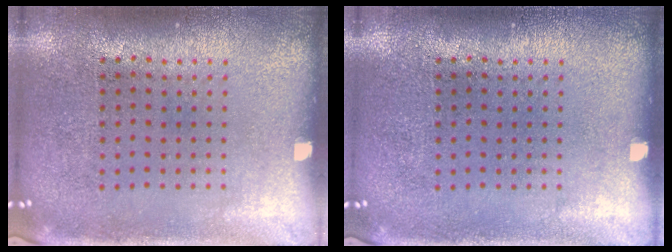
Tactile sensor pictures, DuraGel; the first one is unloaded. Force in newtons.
{"total": 0.0}